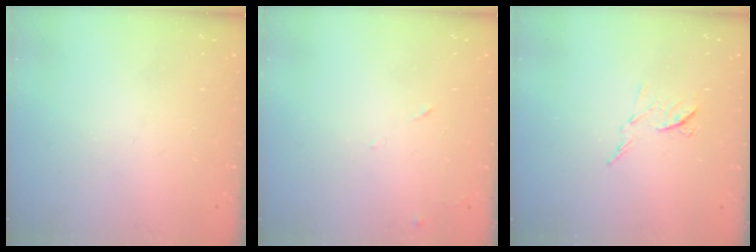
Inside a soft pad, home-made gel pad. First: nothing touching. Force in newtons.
{"total": 5.5, "press": 5.5, "slide": 0.8}
{"total": 6.8, "press": 6.8, "slide": 0.5}